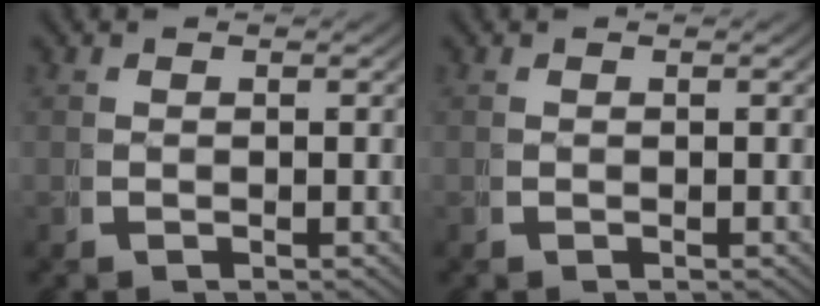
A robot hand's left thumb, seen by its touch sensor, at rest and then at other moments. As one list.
[{"total": 0.0}]